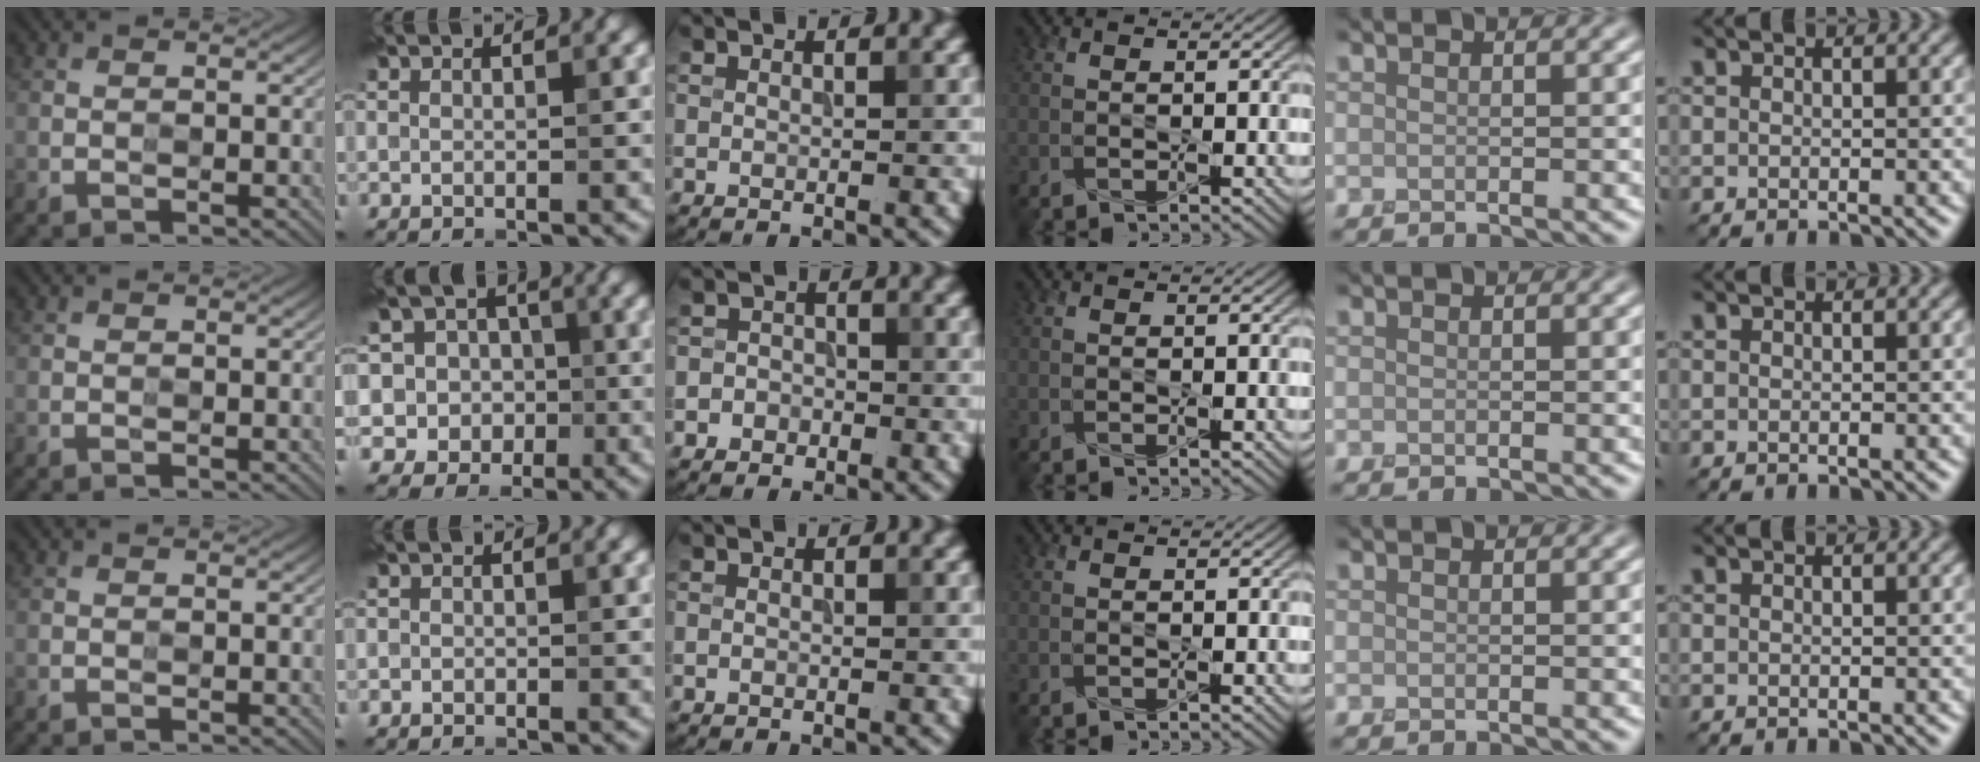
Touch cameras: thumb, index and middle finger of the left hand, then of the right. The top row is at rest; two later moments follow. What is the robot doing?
{"motion": "press", "object": "memory foam"}